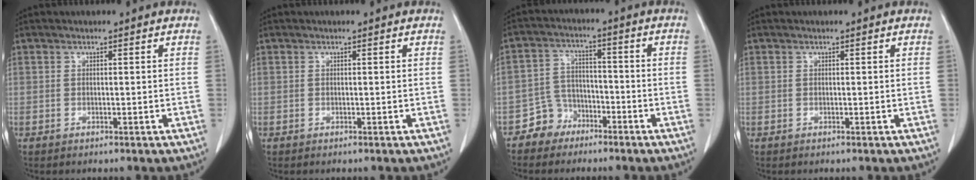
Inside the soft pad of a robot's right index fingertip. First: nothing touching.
{"total": 0.0}
{"total": 5.3, "force": [-3.6, 3.9, 0.3], "torque": [0.000, 0.013, -0.064]}
{"total": 0.0}